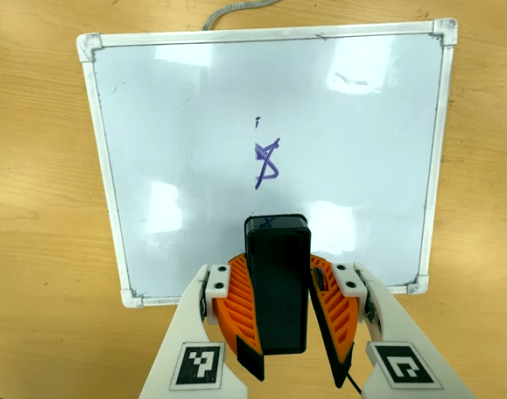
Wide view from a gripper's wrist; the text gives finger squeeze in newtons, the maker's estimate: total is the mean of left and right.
{"total": 11.3, "left": 11.1, "right": 11.5}